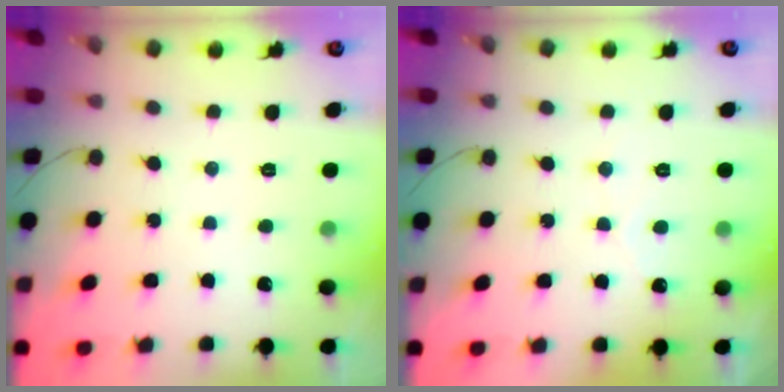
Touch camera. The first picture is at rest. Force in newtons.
{"total": 1.7, "press": 1.7, "slide": 0.0}